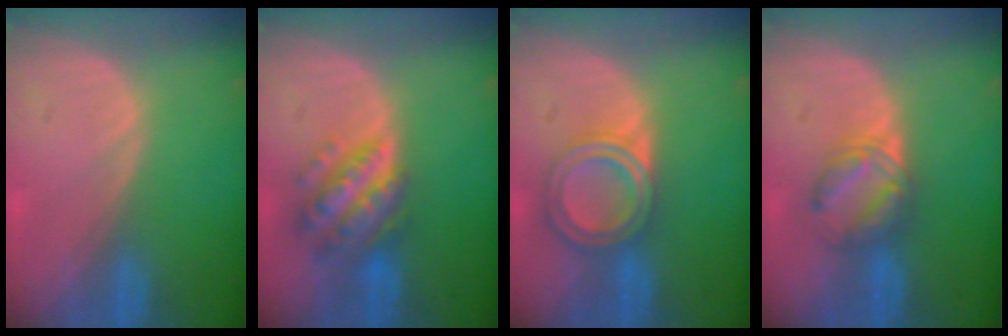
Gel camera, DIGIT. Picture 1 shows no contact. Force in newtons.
{"total": 7.4, "press": 7.4, "slide": 0.5}
{"total": 6.7, "press": 6.0, "slide": 3.1}
{"total": 5.8, "press": 5.4, "slide": 2.2}